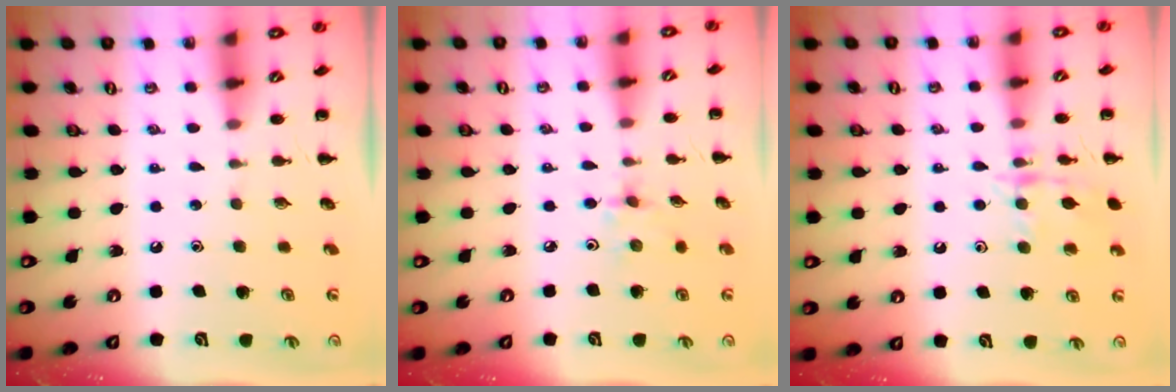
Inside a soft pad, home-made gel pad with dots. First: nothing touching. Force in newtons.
{"total": 2.8, "press": 2.6, "slide": 0.9}
{"total": 12.5, "press": 12.5, "slide": 1.1}